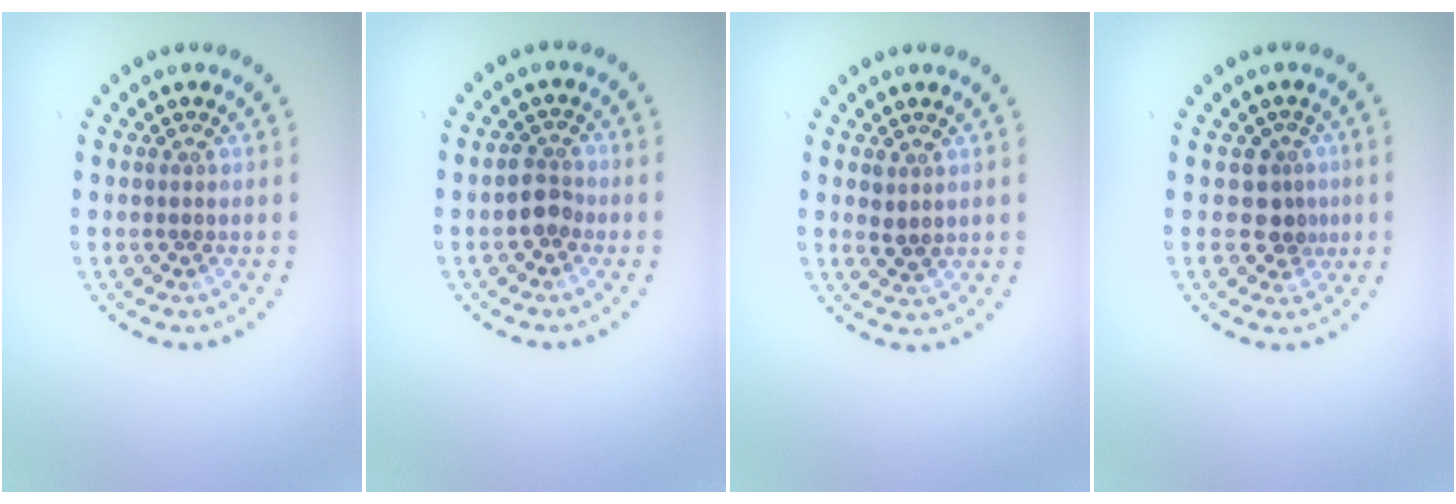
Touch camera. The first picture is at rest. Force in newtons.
{"total": 2.0, "press": 1.9, "slide": 0.7}
{"total": 1.1, "press": 1.0, "slide": 0.5}
{"total": 2.3, "press": 1.9, "slide": 1.4}